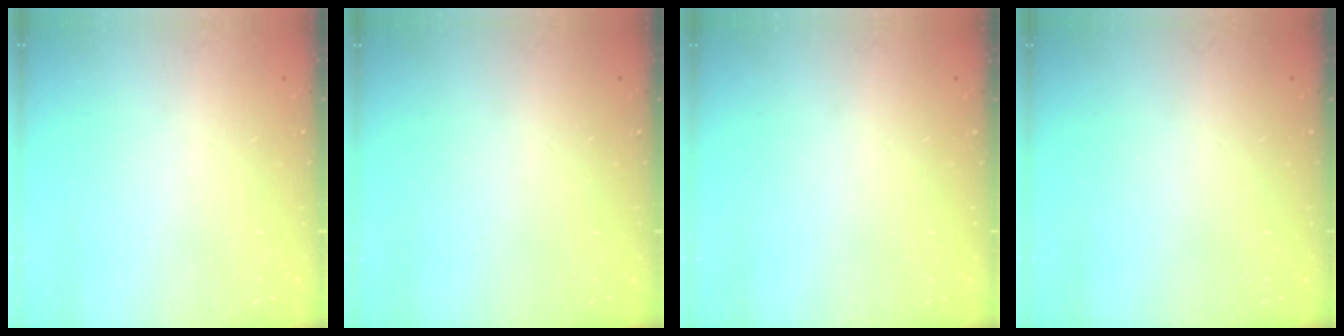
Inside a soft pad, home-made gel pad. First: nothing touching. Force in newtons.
{"total": 0.0}
{"total": 0.0}
{"total": 0.0}